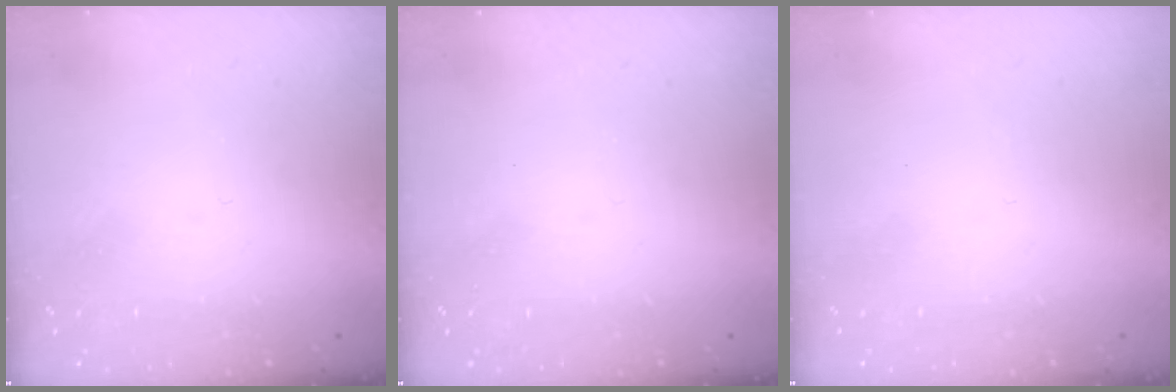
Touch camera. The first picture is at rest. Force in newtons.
{"total": 0.0}
{"total": 1.6, "press": 1.5, "slide": 0.1}